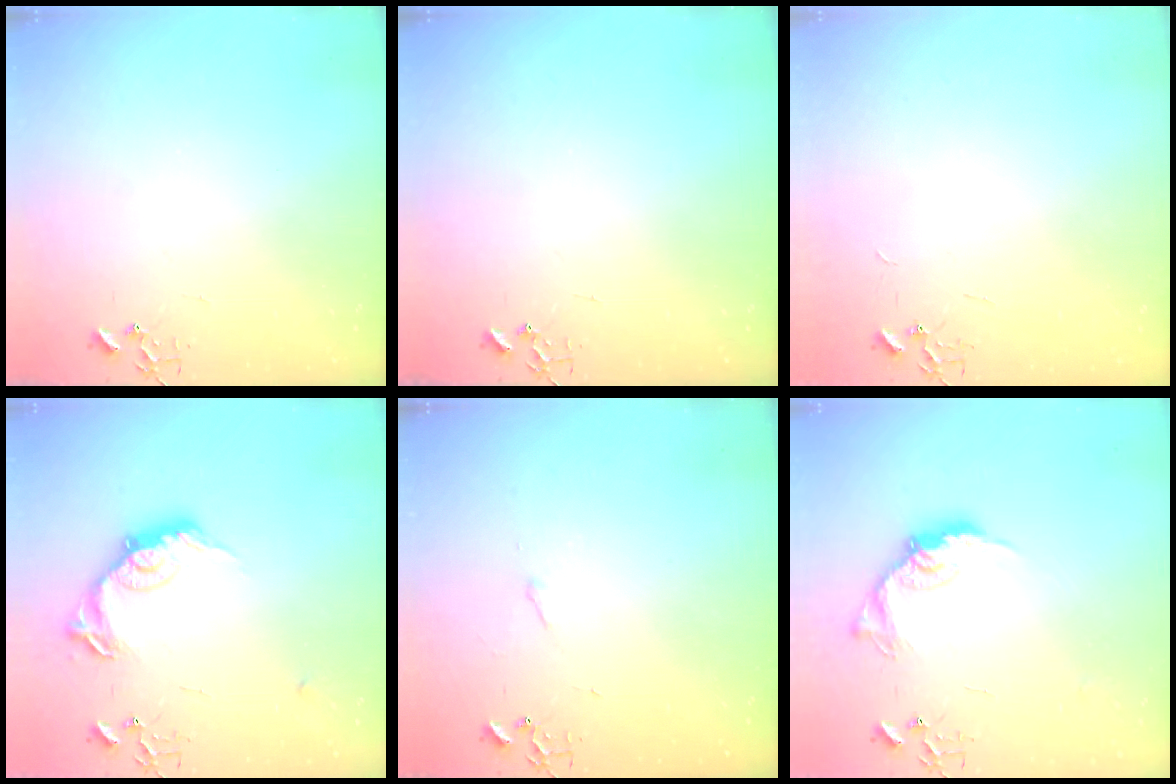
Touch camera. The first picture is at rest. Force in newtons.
{"total": 0.0}
{"total": 1.8, "press": 1.8, "slide": 0.2}
{"total": 15.0, "press": 15.0, "slide": 0.7}
{"total": 2.9, "press": 2.9, "slide": 0.5}
{"total": 12.6, "press": 12.6, "slide": 0.5}